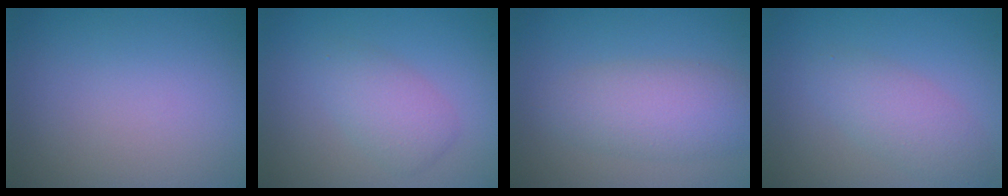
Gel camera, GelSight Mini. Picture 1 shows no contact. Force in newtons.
{"total": 2.7, "press": 2.7, "slide": 0.1}
{"total": 4.5, "press": 4.5, "slide": 0.2}
{"total": 2.9, "press": 2.9, "slide": 0.1}